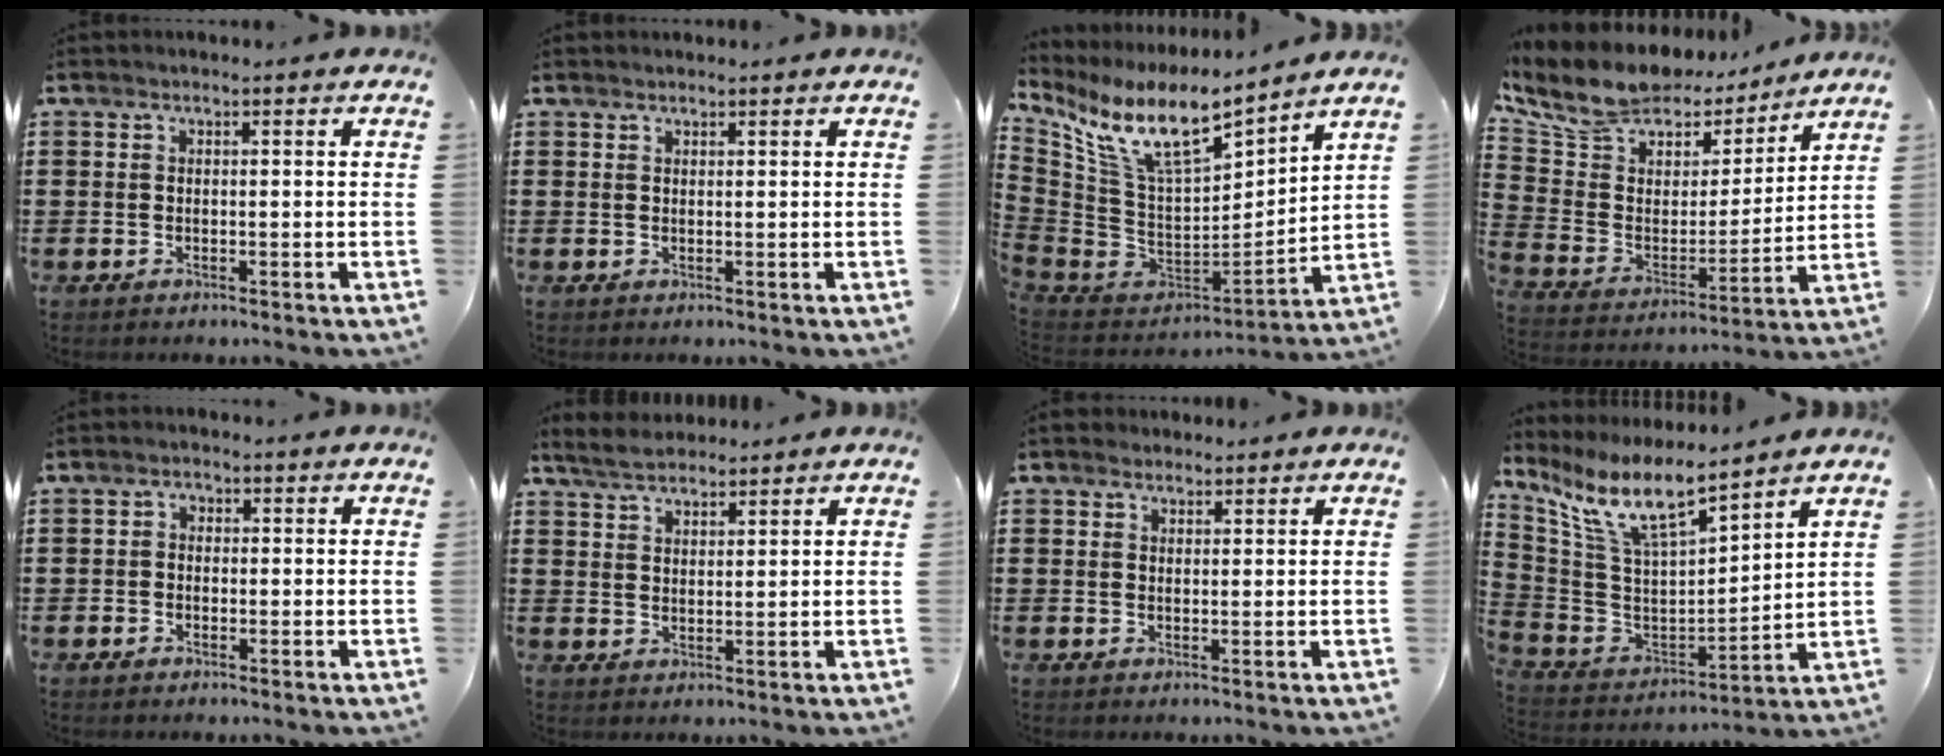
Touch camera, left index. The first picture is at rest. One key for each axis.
{"total": 0.6, "fx": 0.6, "fy": 0.1, "fz": 0.1, "tx": -0.003, "ty": 0.000, "tz": 0.013}
{"total": 12.2, "fx": 8.0, "fy": 3.2, "fz": 8.6, "tx": -0.202, "ty": -0.057, "tz": 0.136}
{"total": 9.6, "fx": 8.1, "fy": 4.4, "fz": 2.5, "tx": -0.098, "ty": -0.050, "tz": 0.144}
{"total": 1.3, "fx": -0.3, "fy": 1.1, "fz": 0.6, "tx": -0.014, "ty": 0.005, "tz": -0.008}
{"total": 3.7, "fx": 3.3, "fy": 1.3, "fz": 1.1, "tx": -0.032, "ty": -0.001, "tz": 0.062}
{"total": 1.9, "fx": 1.6, "fy": 0.9, "fz": 0.1, "tx": 0.002, "ty": 0.002, "tz": 0.031}
{"total": 10.6, "fx": 7.9, "fy": 2.2, "fz": 6.8, "tx": -0.161, "ty": -0.046, "tz": 0.137}